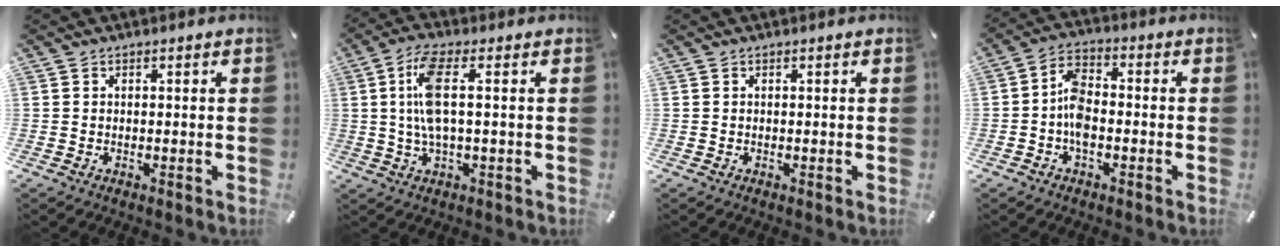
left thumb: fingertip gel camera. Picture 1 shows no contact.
{"total": 9.2, "force": [1.2, 3.2, 8.6], "torque": [-0.188, -0.007, 0.015]}
{"total": 0.0}
{"total": 6.8, "force": [-2.0, 3.9, 5.1], "torque": [-0.098, 0.016, -0.035]}